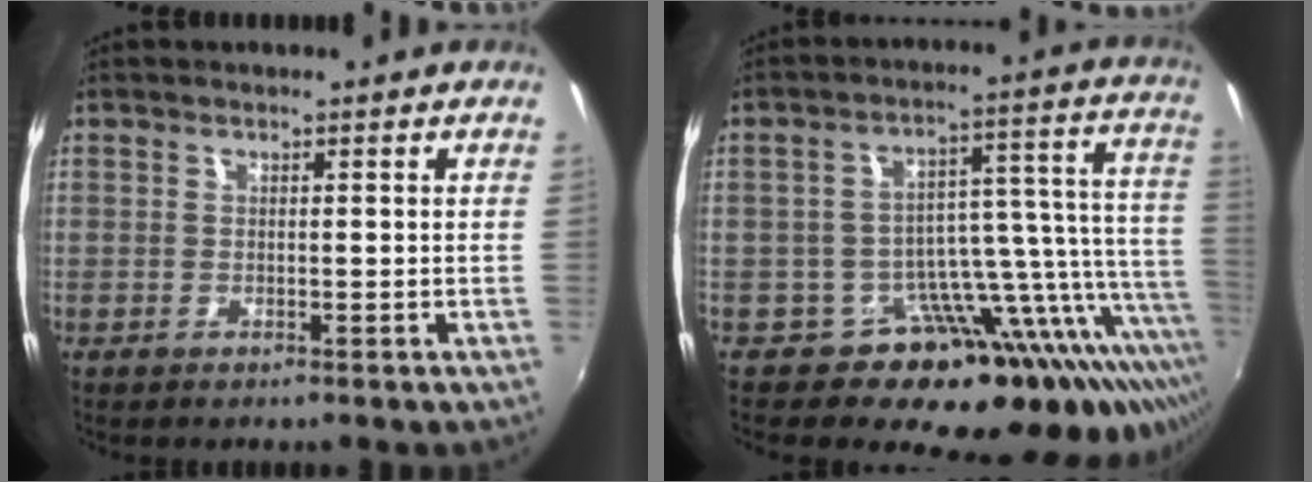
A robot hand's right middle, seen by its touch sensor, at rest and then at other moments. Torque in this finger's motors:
{"motor_torque": [1.05, -1.09, 0.22, 0.02]}